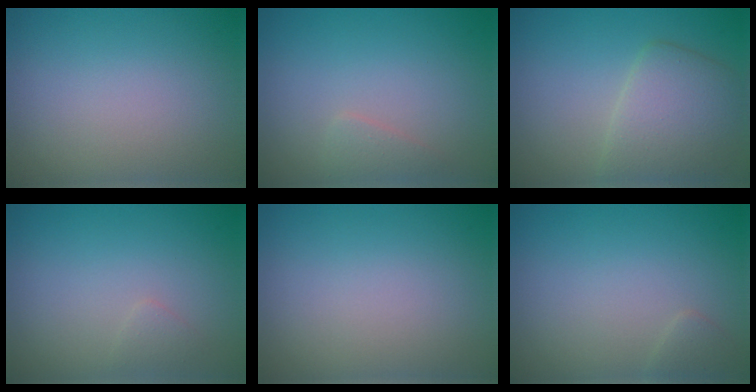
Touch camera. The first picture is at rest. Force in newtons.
{"total": 1.0, "press": 1.0, "slide": 0.1}
{"total": 4.7, "press": 4.7, "slide": 0.3}
{"total": 0.7, "press": 0.7, "slide": 0.0}
{"total": 0.0}
{"total": 0.8, "press": 0.8, "slide": 0.0}